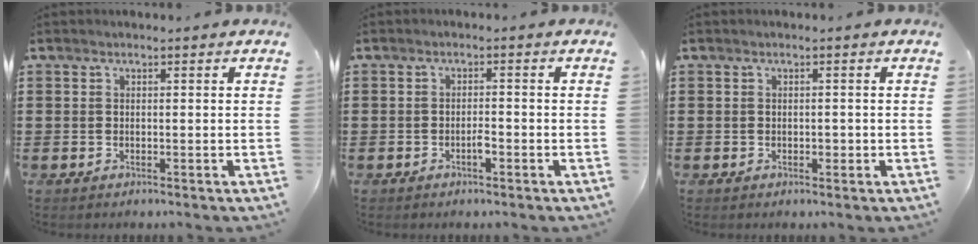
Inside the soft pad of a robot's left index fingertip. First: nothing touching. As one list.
[{"total": 1.7, "force": [-0.8, 0.5, 1.4], "torque": [-0.027, 0.001, -0.016]}, {"total": 0.9, "force": [-0.1, 0.6, 0.6], "torque": [-0.013, 0.002, -0.003]}]